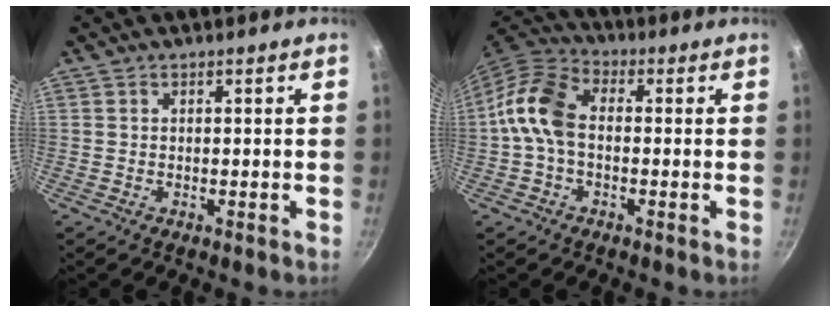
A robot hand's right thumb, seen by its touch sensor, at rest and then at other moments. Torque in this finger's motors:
{"motor_torque": [-0.16, 0.55, 0.81, 0.44, 0.35]}